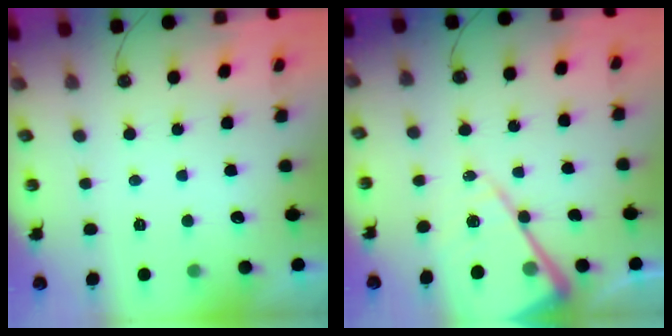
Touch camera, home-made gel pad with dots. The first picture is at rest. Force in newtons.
{"total": 15.5, "press": 15.4, "slide": 1.5}